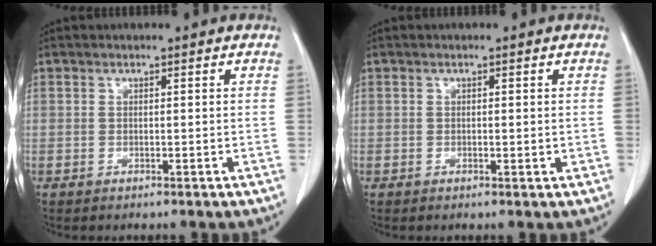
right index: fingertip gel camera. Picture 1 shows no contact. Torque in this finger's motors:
{"motor_torque": [-0.12, 0.11, -0.02, -0.01]}